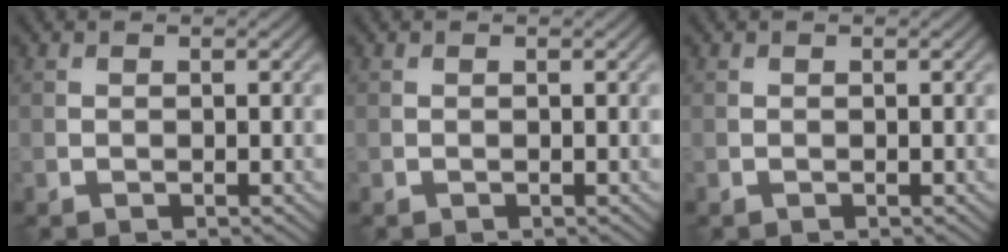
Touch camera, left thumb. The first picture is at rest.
{"total": 0.0}
{"total": 0.0}